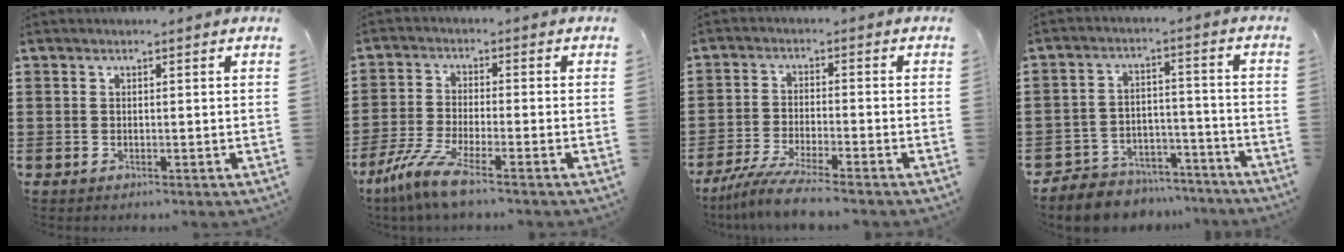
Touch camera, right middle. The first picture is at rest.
{"total": 6.9, "force": [-4.9, 0.5, 4.9], "torque": [-0.127, -0.023, -0.101]}
{"total": 5.6, "force": [-5.0, -0.3, 2.6], "torque": [-0.070, -0.023, -0.100]}
{"total": 6.4, "force": [-6.1, 2.0, 0.2], "torque": [0.000, 0.024, -0.122]}